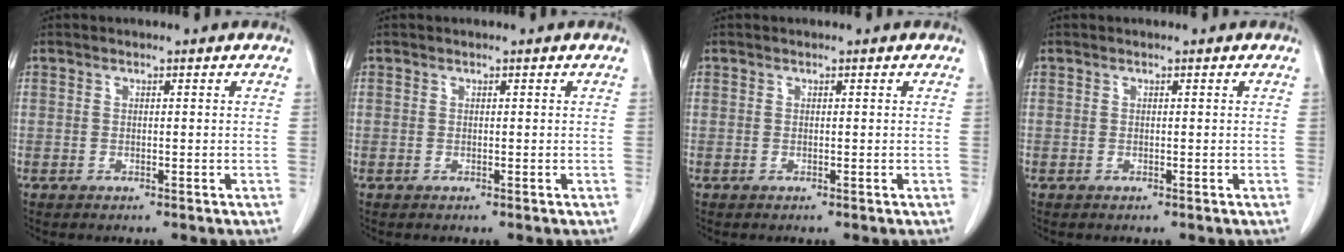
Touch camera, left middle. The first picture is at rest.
{"total": 0.0}
{"total": 0.0}
{"total": 0.0}